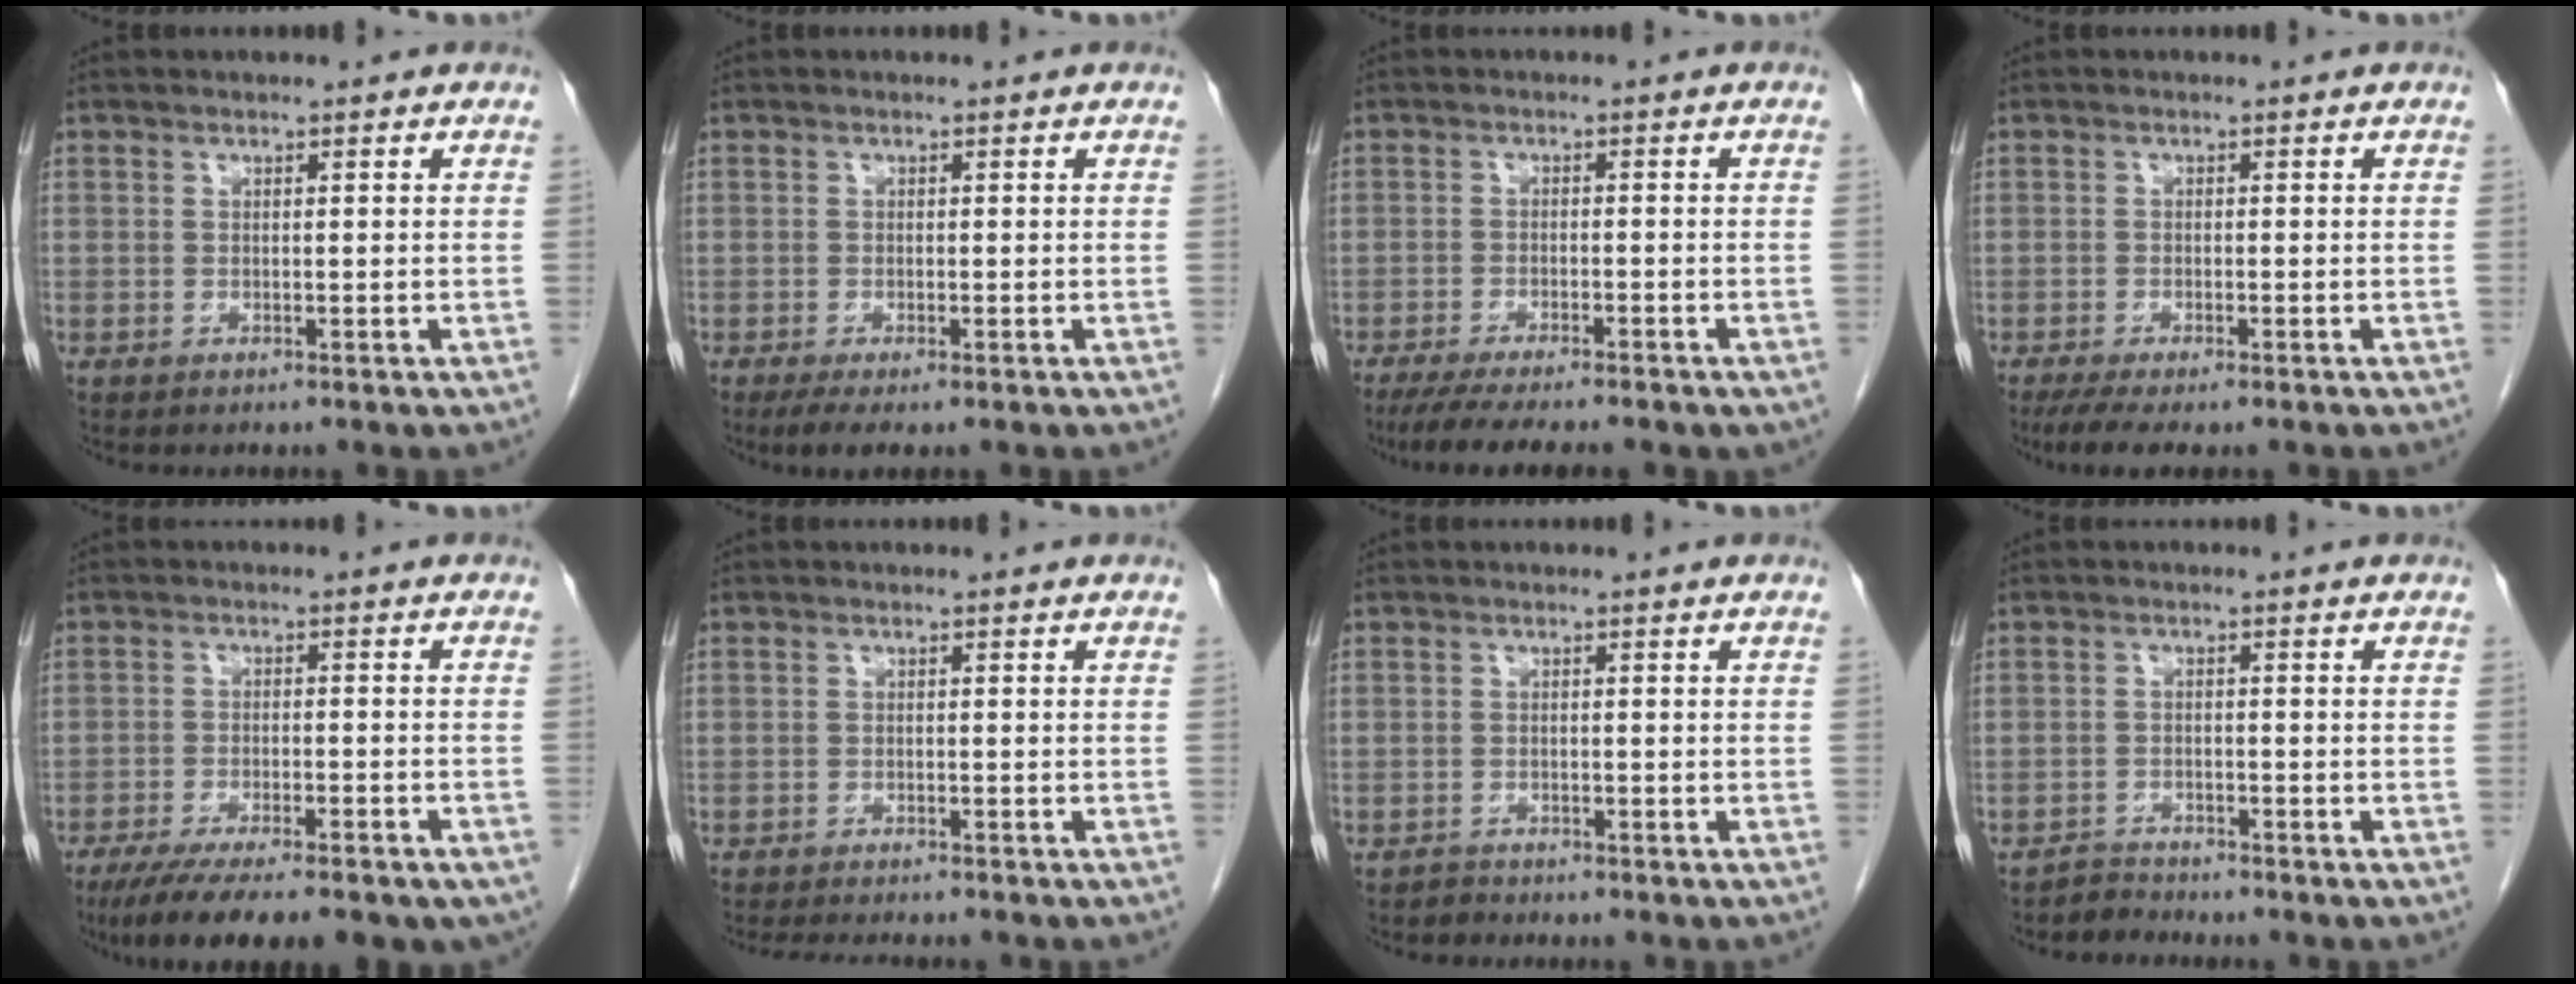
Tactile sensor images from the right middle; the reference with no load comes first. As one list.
[{"total": 2.9, "force": [-1.8, 0.8, 2.1], "torque": [-0.040, -0.009, -0.030]}, {"total": 11.7, "force": [-9.4, 2.4, 6.4], "torque": [-0.089, -0.010, -0.130]}, {"total": 5.2, "force": [-3.8, 1.2, 3.3], "torque": [-0.055, -0.014, -0.060]}, {"total": 17.2, "force": [-12.8, 4.5, 10.6], "torque": [-0.148, -0.024, -0.178]}, {"total": 5.9, "force": [-5.3, 1.0, 2.4], "torque": [-0.032, -0.010, -0.079]}, {"total": 1.0, "force": [-0.9, 0.3, -0.3], "torque": [0.001, -0.002, -0.018]}, {"total": 2.1, "force": [-1.9, 0.2, -0.9], "torque": [0.019, -0.006, -0.034]}]